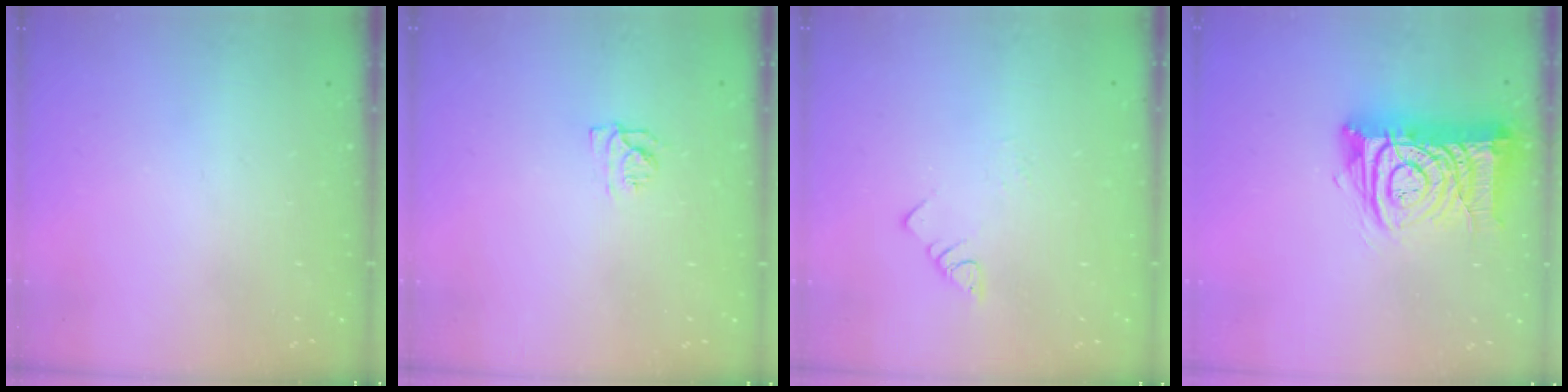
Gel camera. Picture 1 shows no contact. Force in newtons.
{"total": 4.9, "press": 4.9, "slide": 0.5}
{"total": 2.6, "press": 2.6, "slide": 0.3}
{"total": 12.7, "press": 12.6, "slide": 1.9}